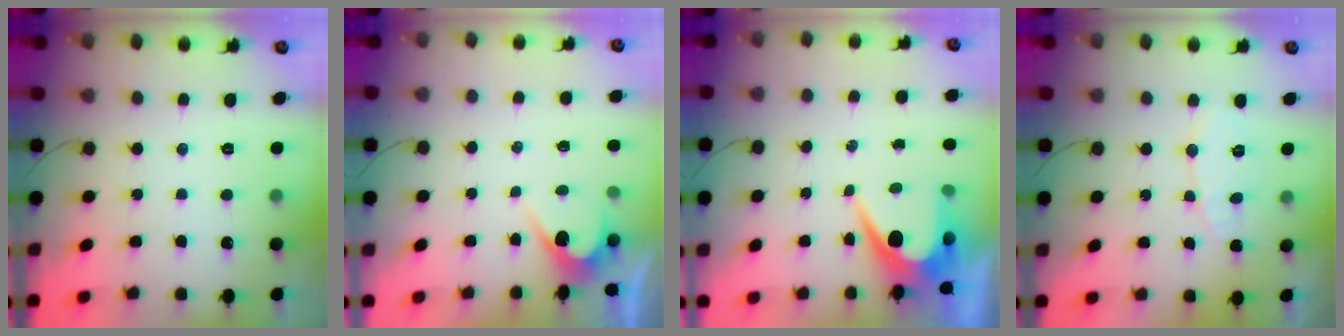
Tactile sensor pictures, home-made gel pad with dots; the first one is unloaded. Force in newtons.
{"total": 2.6, "press": 2.6, "slide": 0.1}
{"total": 7.5, "press": 7.5, "slide": 0.4}
{"total": 5.6, "press": 5.5, "slide": 0.5}